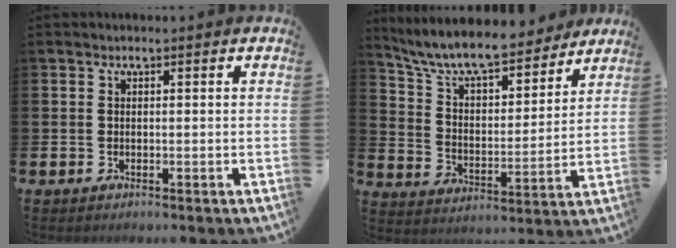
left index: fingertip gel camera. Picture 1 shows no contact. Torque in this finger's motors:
{"motor_torque": [1.09, -1.05, 1.05, 0.21]}